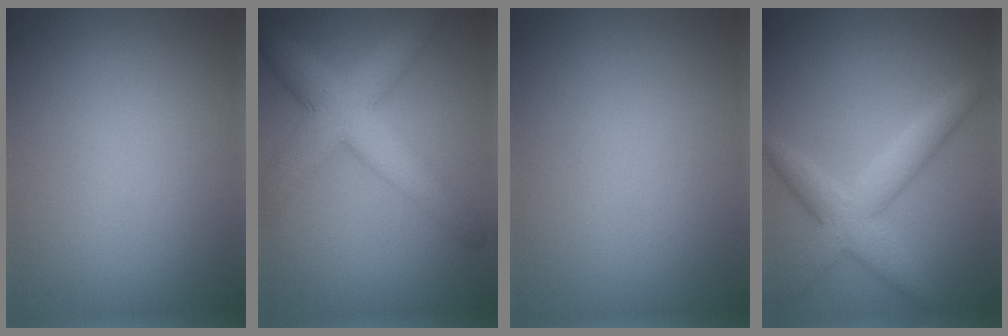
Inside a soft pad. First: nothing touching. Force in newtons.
{"total": 7.7, "press": 7.7, "slide": 0.1}
{"total": 0.0}
{"total": 4.3, "press": 4.3, "slide": 0.2}